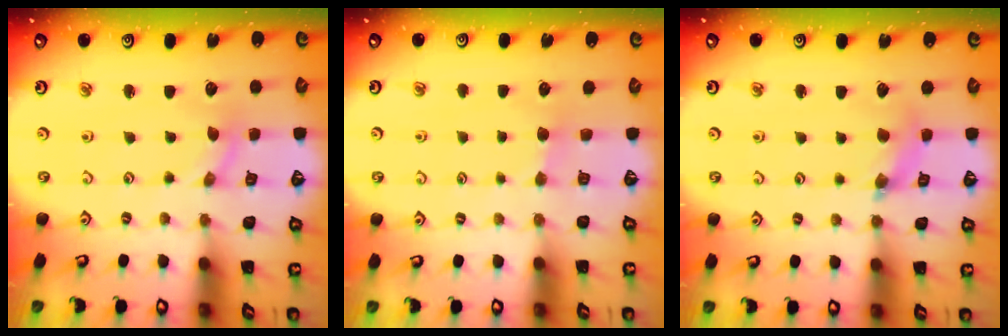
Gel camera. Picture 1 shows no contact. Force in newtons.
{"total": 2.9, "press": 2.9, "slide": 0.4}
{"total": 3.6, "press": 3.5, "slide": 0.4}